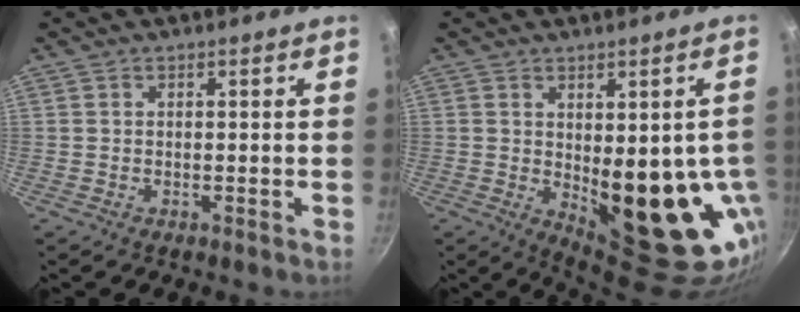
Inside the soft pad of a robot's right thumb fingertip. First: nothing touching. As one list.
[{"total": 18.8, "force": [-1.6, 8.7, 16.5], "torque": [-0.167, -0.029, 0.004]}]